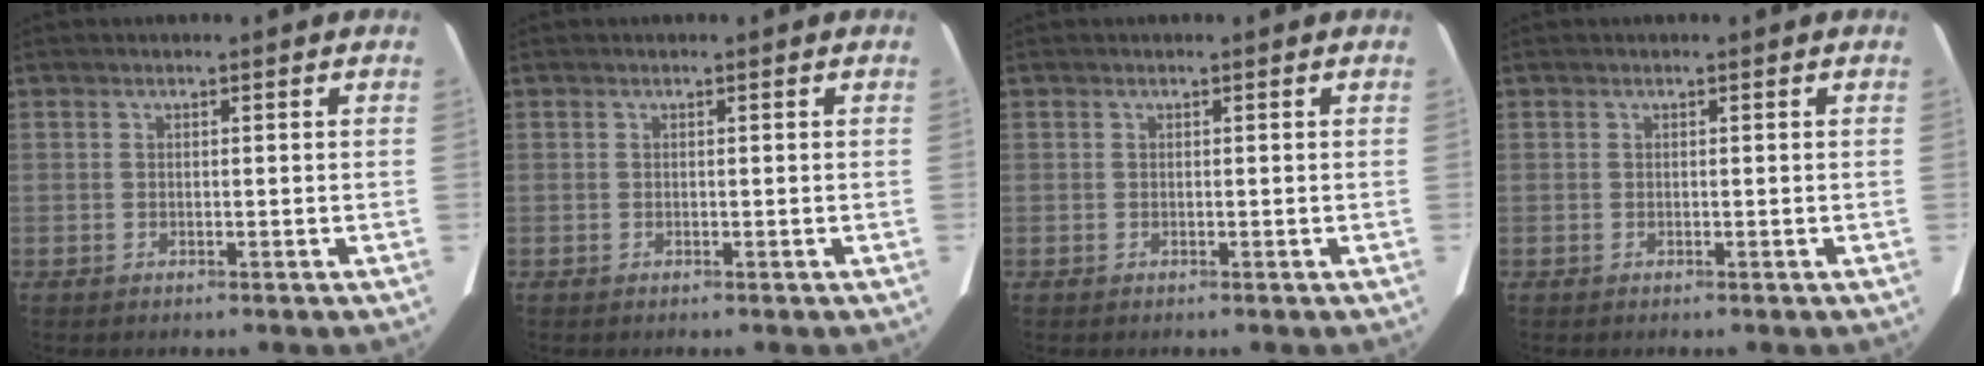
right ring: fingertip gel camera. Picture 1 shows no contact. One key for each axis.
{"total": 0.0}
{"total": 0.0}
{"total": 0.0}